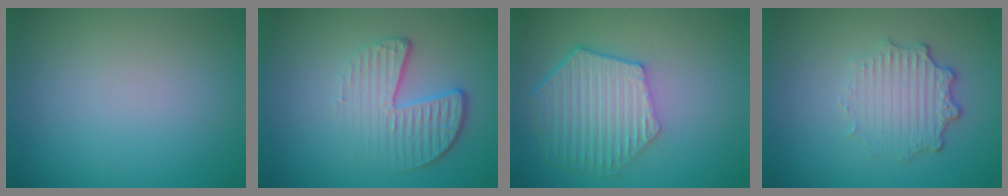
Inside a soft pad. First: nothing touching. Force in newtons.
{"total": 4.5, "press": 3.0, "slide": 3.4}
{"total": 6.6, "press": 5.0, "slide": 4.3}
{"total": 3.3, "press": 2.7, "slide": 1.9}